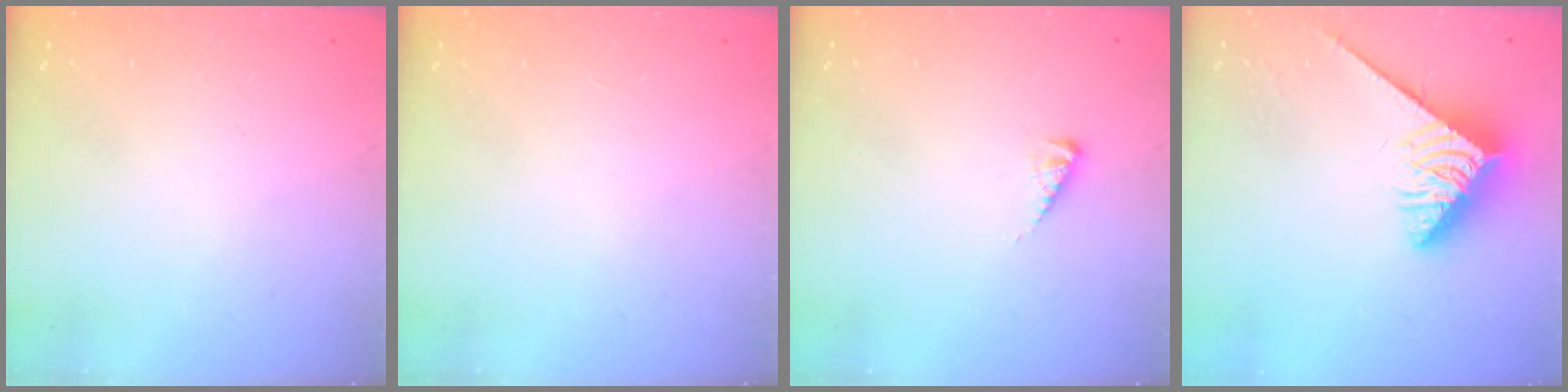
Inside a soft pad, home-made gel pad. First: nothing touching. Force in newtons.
{"total": 0.0}
{"total": 3.3, "press": 3.3, "slide": 0.3}
{"total": 4.0, "press": 3.9, "slide": 0.7}